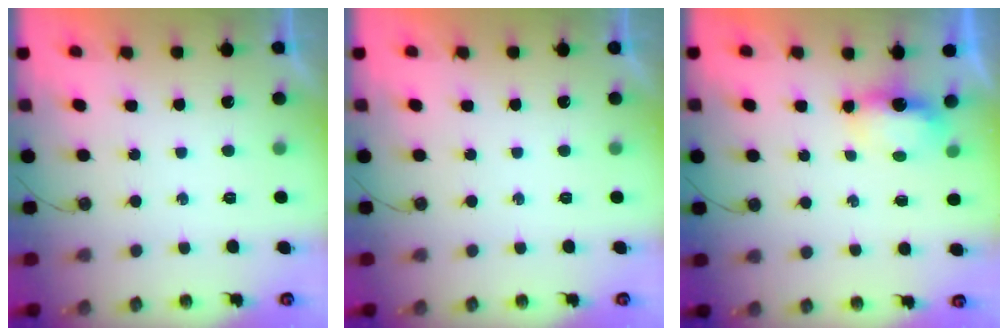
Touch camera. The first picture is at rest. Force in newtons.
{"total": 0.0}
{"total": 5.2, "press": 5.2, "slide": 0.6}